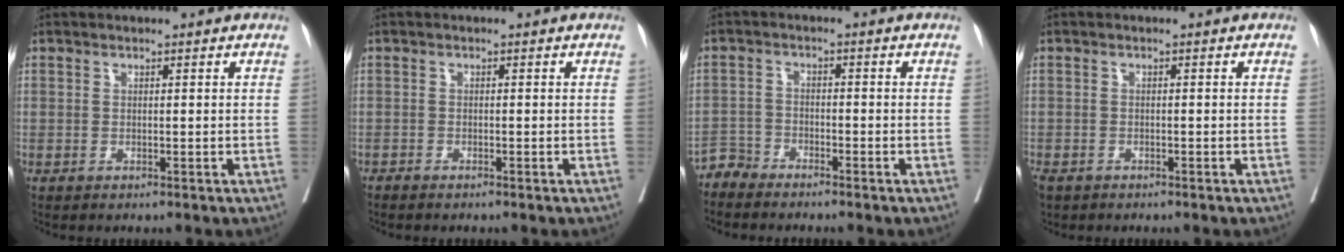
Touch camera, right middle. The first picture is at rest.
{"total": 0.7, "force": [-0.7, 0.1, 0.2], "torque": [-0.004, 0.000, -0.013]}
{"total": 2.8, "force": [-2.7, 0.4, -0.6], "torque": [0.020, -0.007, -0.055]}
{"total": 3.2, "force": [-2.4, 1.5, 1.6], "torque": [-0.040, -0.005, -0.034]}